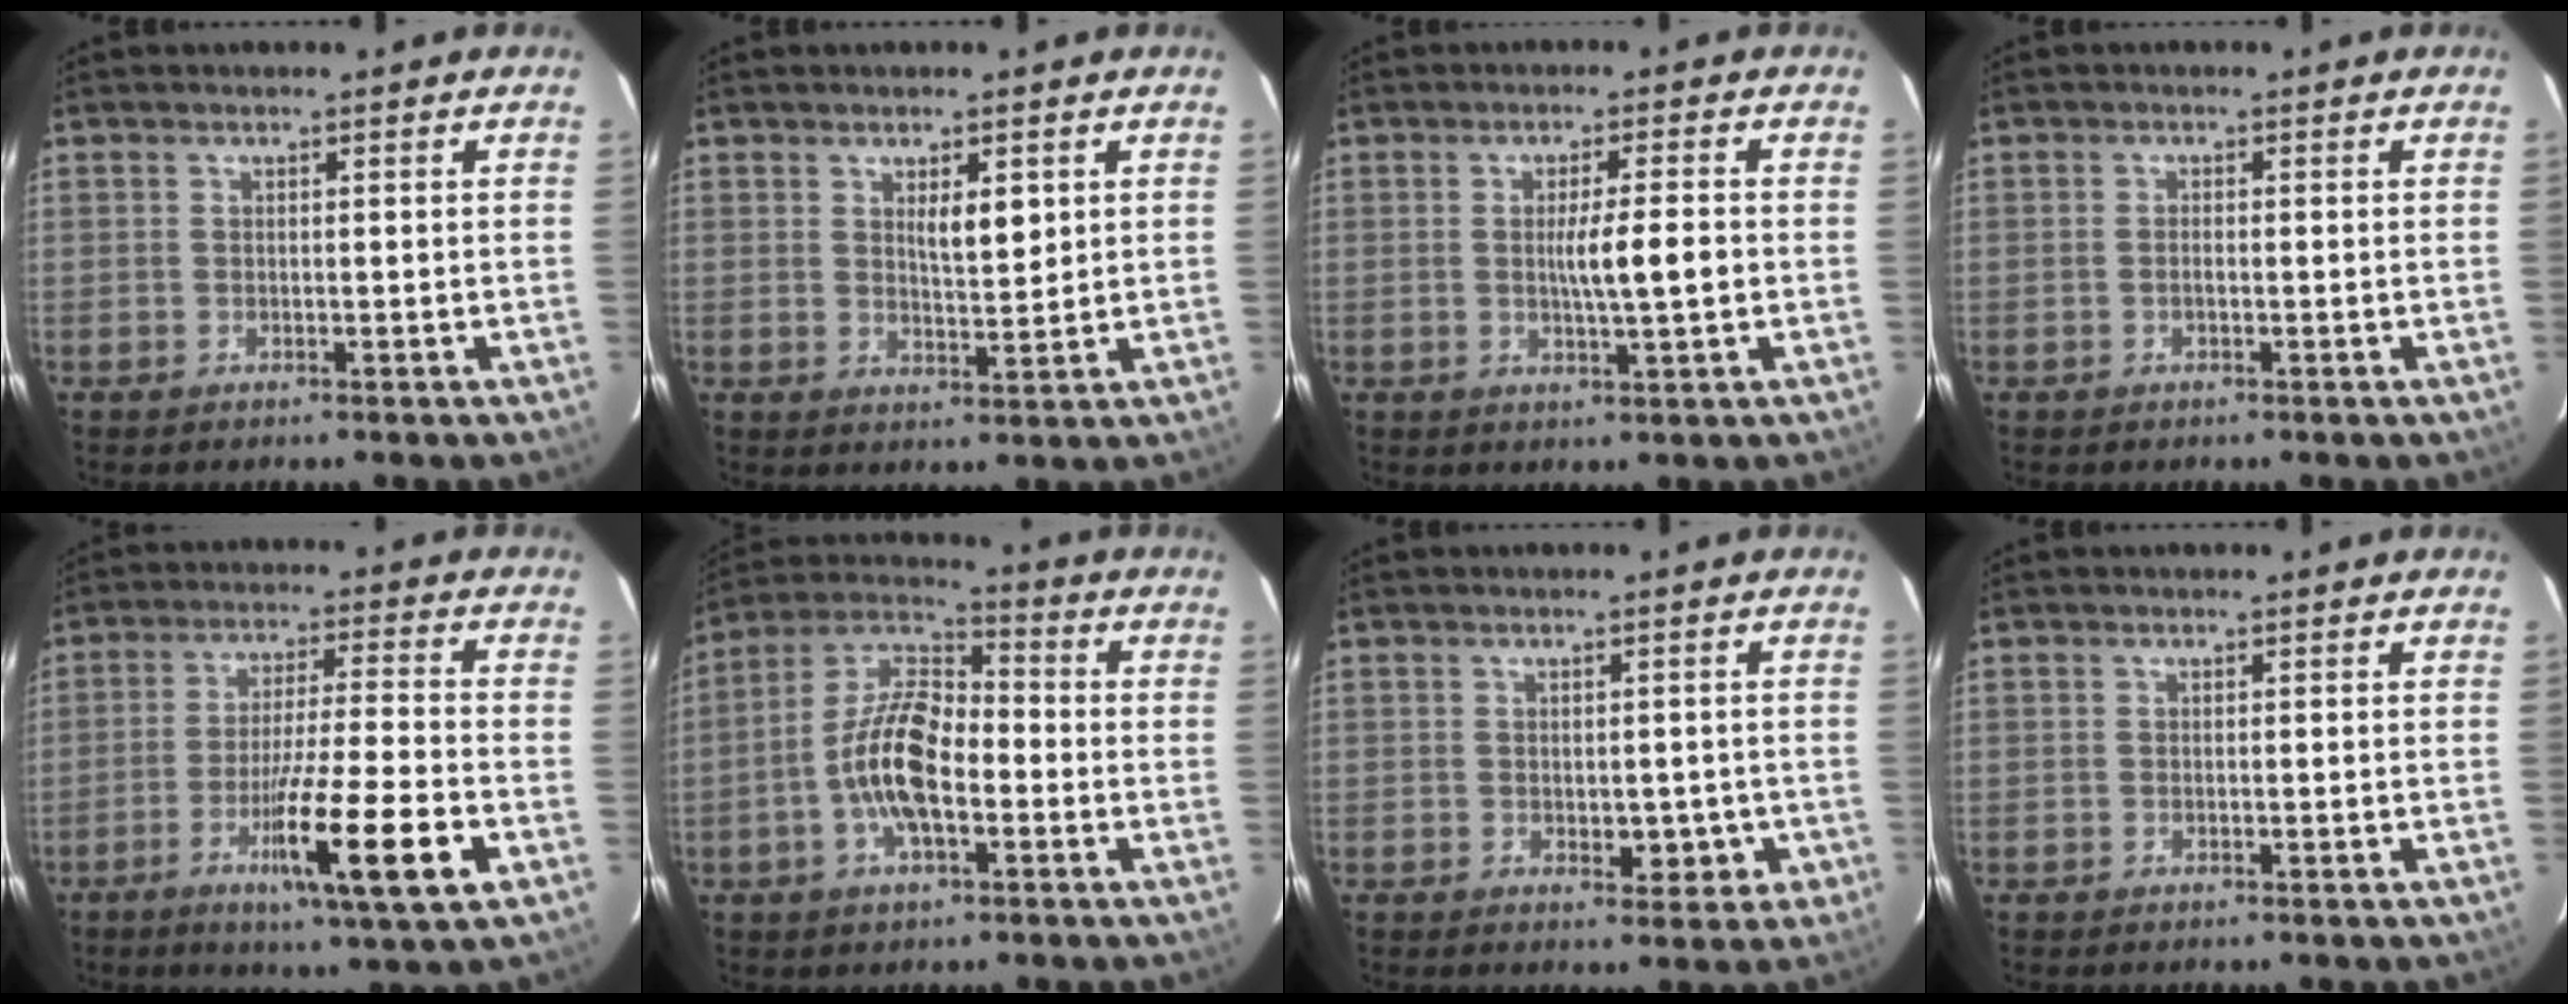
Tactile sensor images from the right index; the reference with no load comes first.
{"total": 4.0, "force": [1.5, 1.1, 3.5], "torque": [-0.060, -0.004, 0.028]}
{"total": 5.3, "force": [-0.3, 0.0, 5.3], "torque": [-0.086, -0.005, -0.005]}
{"total": 0.9, "force": [-0.3, 0.2, 0.8], "torque": [-0.018, 0.001, -0.005]}
{"total": 13.9, "force": [-5.7, -0.3, 12.7], "torque": [-0.219, -0.023, -0.093]}
{"total": 11.9, "force": [-2.7, 4.6, 10.6], "torque": [-0.222, 0.022, -0.054]}
{"total": 4.0, "force": [-1.0, 2.5, 2.9], "torque": [-0.021, 0.005, -0.003]}
{"total": 0.0}